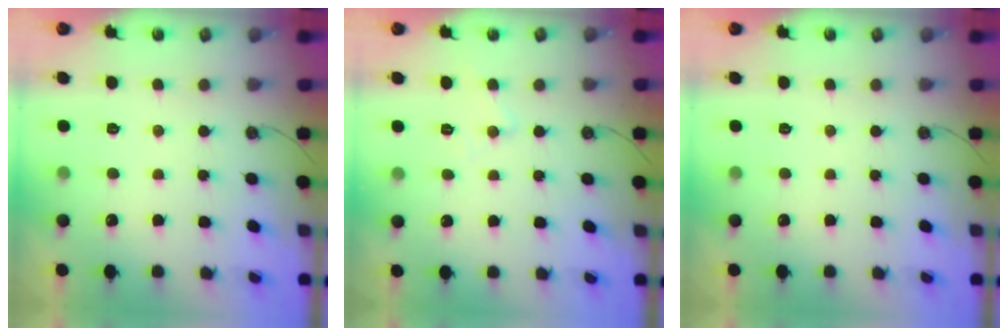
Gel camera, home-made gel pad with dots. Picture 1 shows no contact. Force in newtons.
{"total": 5.5, "press": 5.4, "slide": 0.8}
{"total": 0.0}